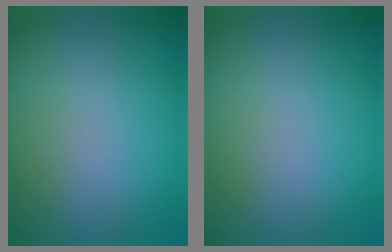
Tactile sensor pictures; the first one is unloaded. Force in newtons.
{"total": 0.0}